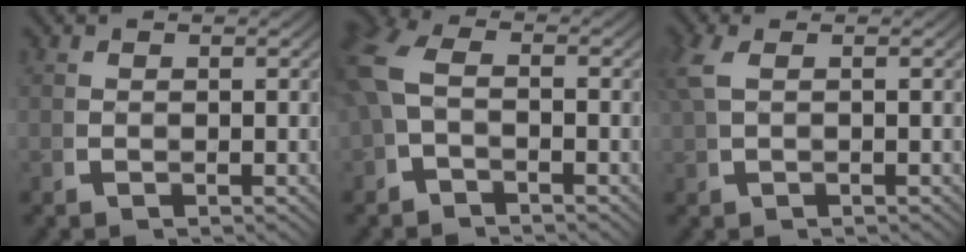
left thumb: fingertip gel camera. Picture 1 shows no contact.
{"total": 3.7, "force": [-0.3, 2.7, 2.5], "torque": [-0.063, -0.006, -0.005]}
{"total": 1.8, "force": [0.6, 0.4, 1.6], "torque": [-0.047, 0.001, 0.020]}